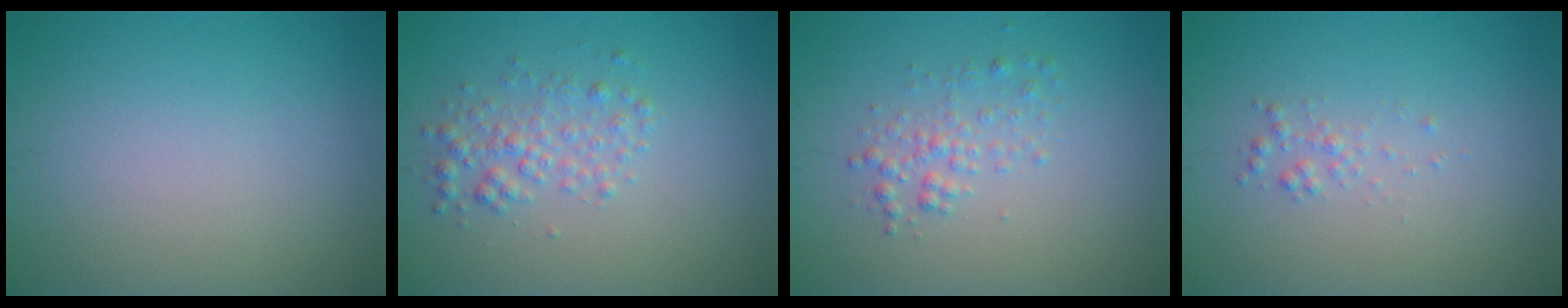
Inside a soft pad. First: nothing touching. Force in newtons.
{"total": 2.3, "press": 2.3, "slide": 0.1}
{"total": 1.8, "press": 1.8, "slide": 0.0}
{"total": 0.9, "press": 0.9, "slide": 0.0}